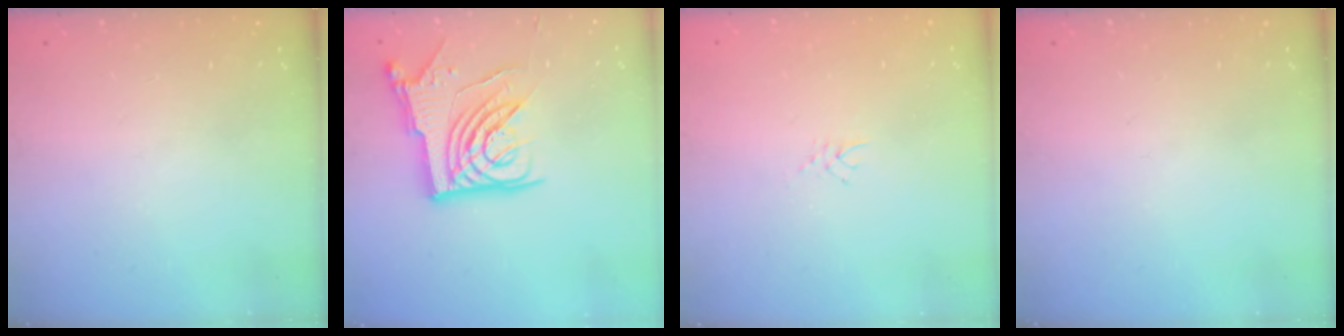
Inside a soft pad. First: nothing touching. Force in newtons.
{"total": 14.4, "press": 14.3, "slide": 1.7}
{"total": 2.4, "press": 2.4, "slide": 0.4}
{"total": 0.0}